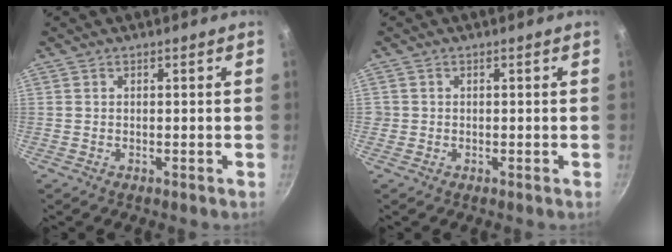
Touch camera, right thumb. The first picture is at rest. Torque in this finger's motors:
{"motor_torque": [0.16, 0.08, 0.30, 0.14, 0.00]}